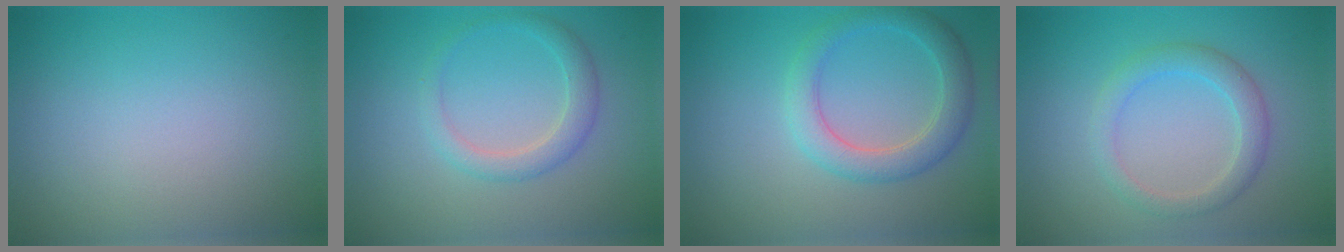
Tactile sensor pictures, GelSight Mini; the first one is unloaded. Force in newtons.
{"total": 2.4, "press": 2.4, "slide": 0.1}
{"total": 3.5, "press": 3.5, "slide": 0.2}
{"total": 2.7, "press": 2.7, "slide": 0.3}